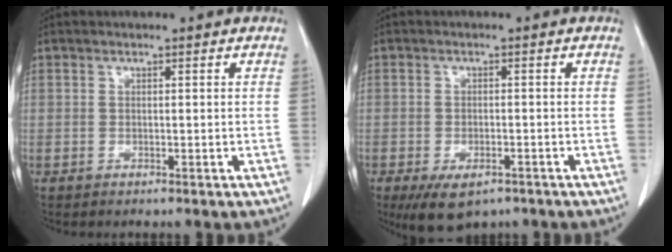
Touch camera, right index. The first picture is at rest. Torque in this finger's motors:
{"motor_torque": [0.78, -0.75, 0.35, 0.09]}